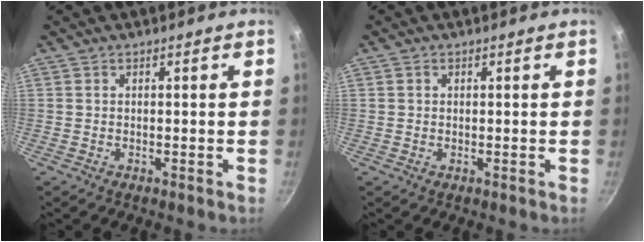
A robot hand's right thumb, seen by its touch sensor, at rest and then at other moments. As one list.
[{"total": 0.8, "force": [0.3, 0.7, 0.3], "torque": [-0.004, 0.003, 0.003]}]